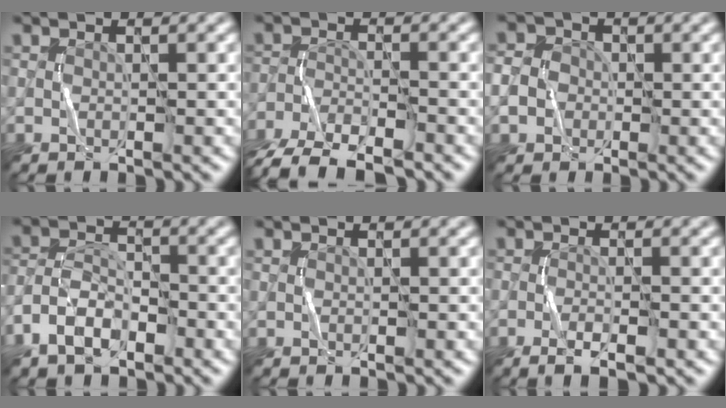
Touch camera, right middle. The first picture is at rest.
{"total": 6.5, "force": [-5.5, 1.9, 2.9], "torque": [-0.049, -0.019, -0.103]}
{"total": 3.7, "force": [-0.7, 3.4, 1.4], "torque": [-0.012, 0.009, -0.028]}
{"total": 4.8, "force": [-3.0, 2.6, 2.7], "torque": [-0.050, 0.003, -0.064]}
{"total": 0.0}
{"total": 2.3, "force": [-1.3, 0.5, 1.9], "torque": [-0.031, 0.003, -0.025]}